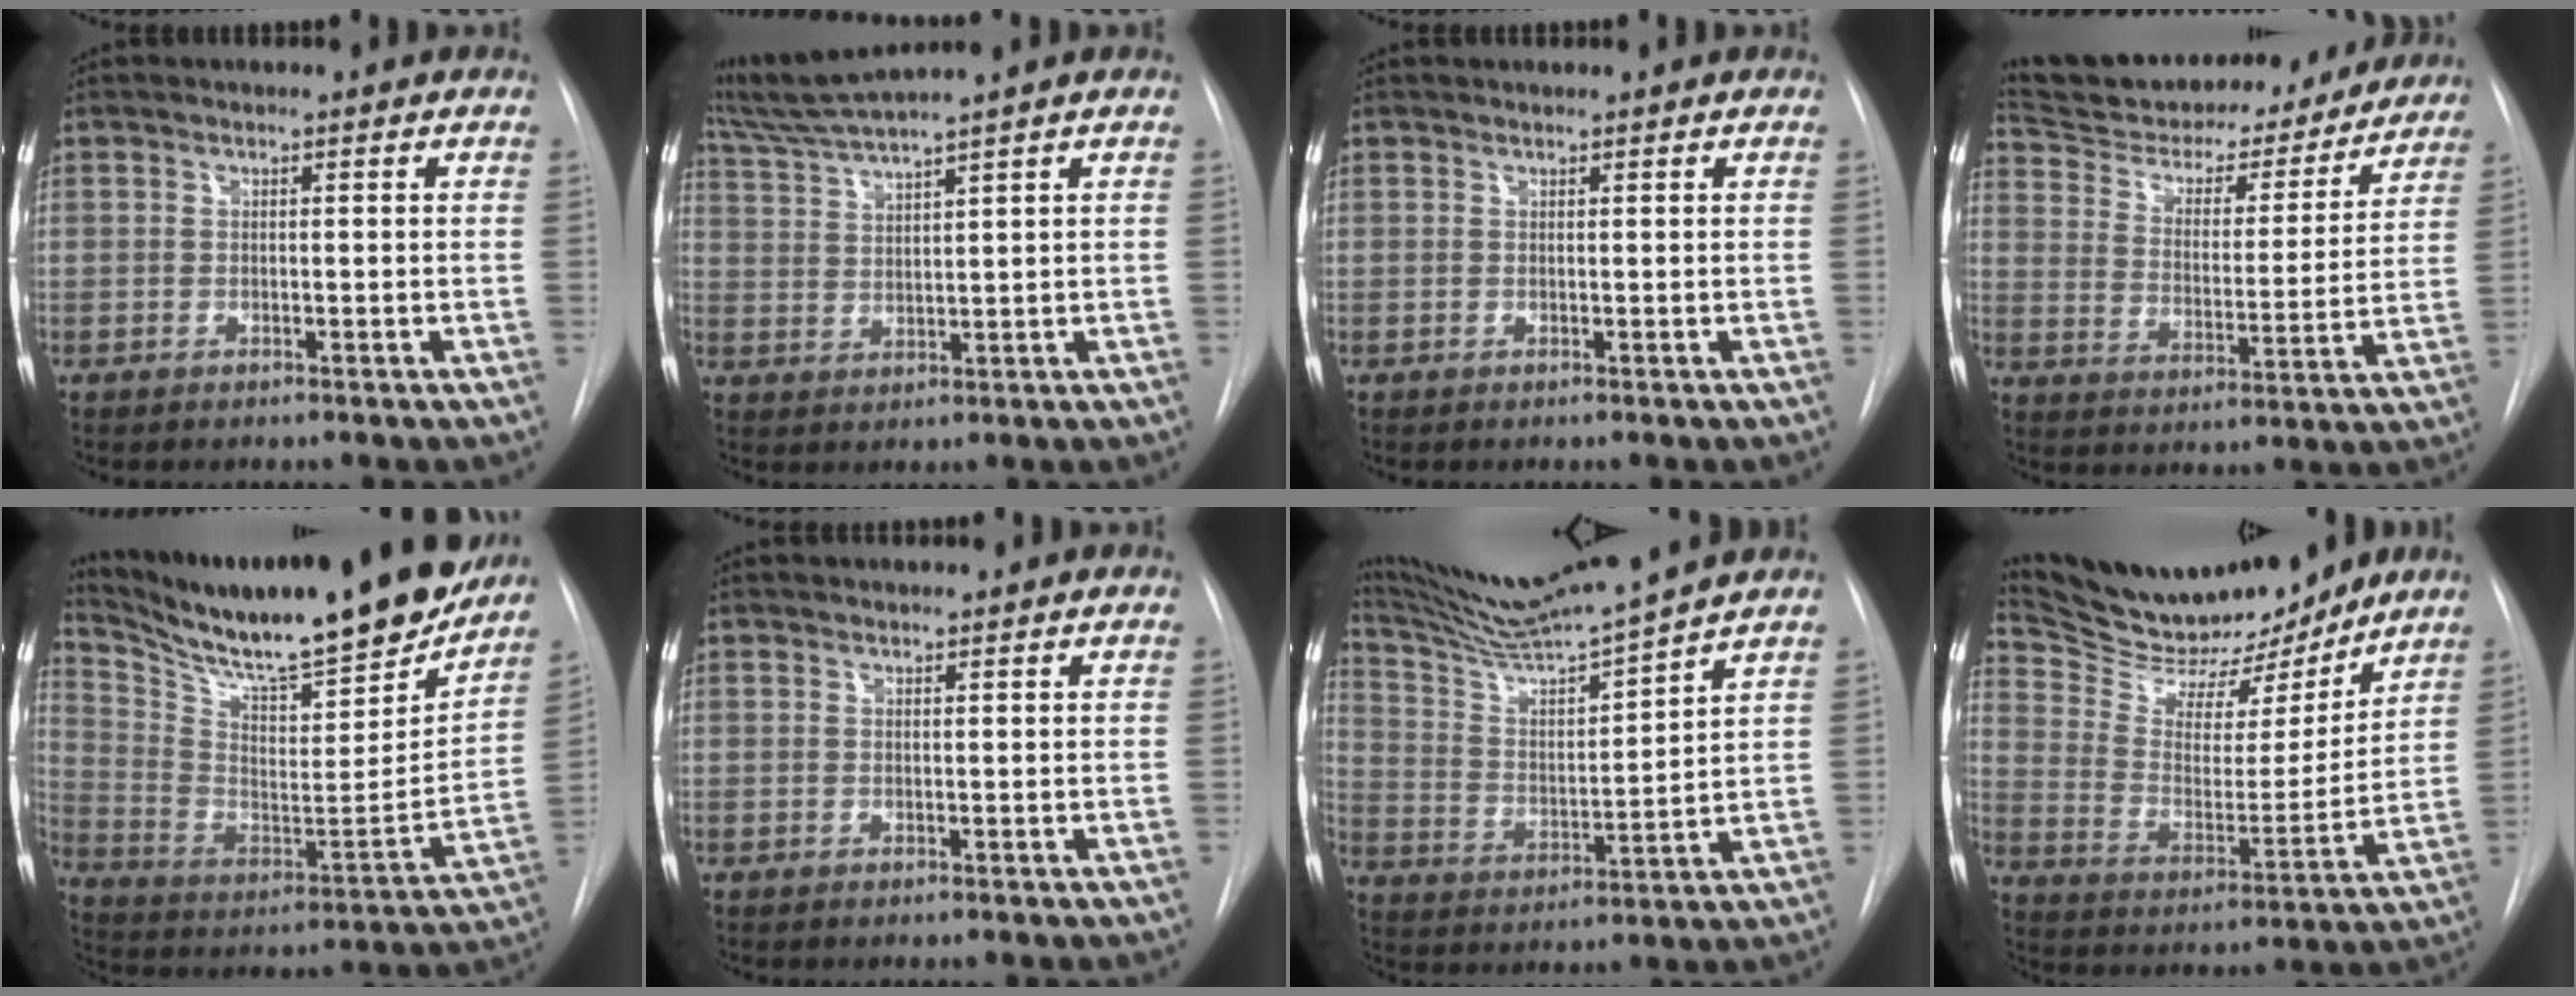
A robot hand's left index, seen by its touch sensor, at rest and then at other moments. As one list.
[{"total": 6.3, "force": [5.6, -1.9, 2.3], "torque": [-0.061, -0.001, 0.117]}, {"total": 1.1, "force": [1.0, 0.1, 0.2], "torque": [-0.005, 0.016, 0.017]}, {"total": 24.7, "force": [22.5, 6.6, 7.7], "torque": [-0.128, -0.007, 0.316]}, {"total": 27.4, "force": [23.6, 3.5, 13.6], "torque": [-0.237, -0.060, 0.351]}, {"total": 1.1, "force": [1.1, 0.1, 0.1], "torque": [-0.004, 0.017, 0.023]}, {"total": 14.1, "force": [12.9, -1.8, 5.4], "torque": [-0.107, -0.004, 0.234]}, {"total": 19.4, "force": [17.9, 5.0, 5.8], "torque": [-0.099, -0.015, 0.285]}]